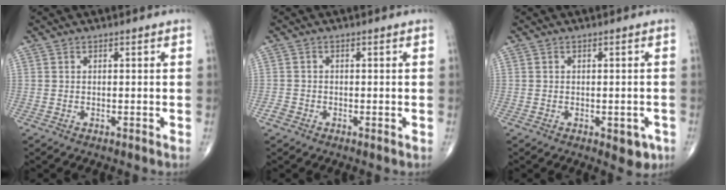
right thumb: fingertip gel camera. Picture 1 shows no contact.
{"total": 1.3, "force": [-0.7, 0.9, 0.5], "torque": [-0.008, 0.000, -0.017]}
{"total": 3.9, "force": [-1.5, 2.0, 3.0], "torque": [-0.015, -0.001, -0.014]}